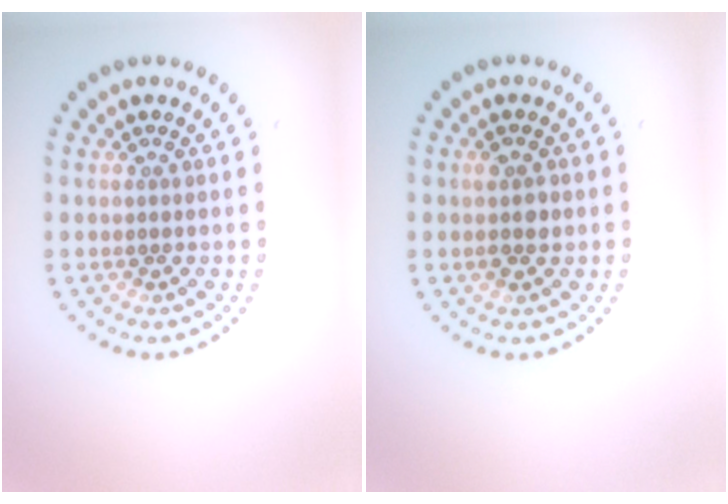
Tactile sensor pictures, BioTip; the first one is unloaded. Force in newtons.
{"total": 1.6, "press": 1.5, "slide": 0.2}